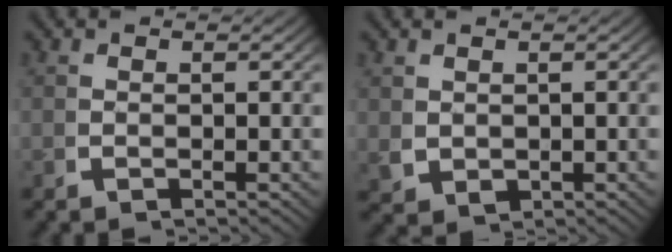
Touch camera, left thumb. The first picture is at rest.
{"total": 1.9, "force": [0.3, 1.6, 0.9], "torque": [-0.021, -0.014, 0.022]}